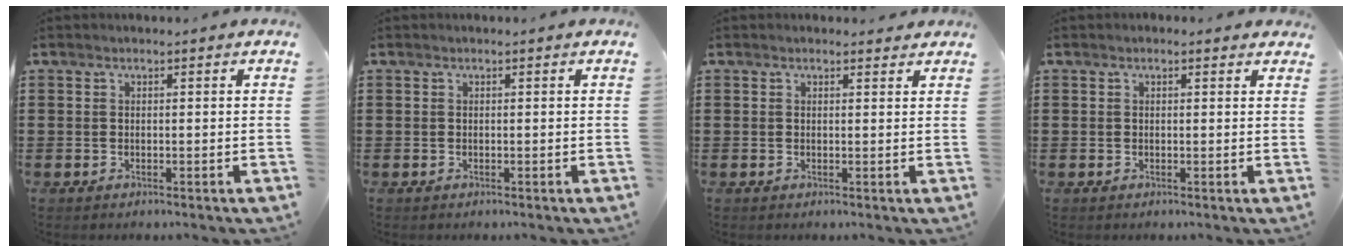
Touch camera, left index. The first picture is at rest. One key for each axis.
{"total": 0.0}
{"total": 0.9, "fx": 0.8, "fy": 0.3, "fz": 0.2, "tx": -0.006, "ty": 0.002, "tz": 0.016}
{"total": 1.0, "fx": 0.3, "fy": 0.9, "fz": 0.1, "tx": -0.006, "ty": 0.006, "tz": 0.006}